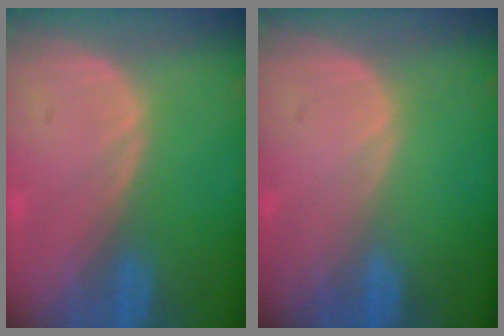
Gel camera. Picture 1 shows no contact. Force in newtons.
{"total": 0.0}